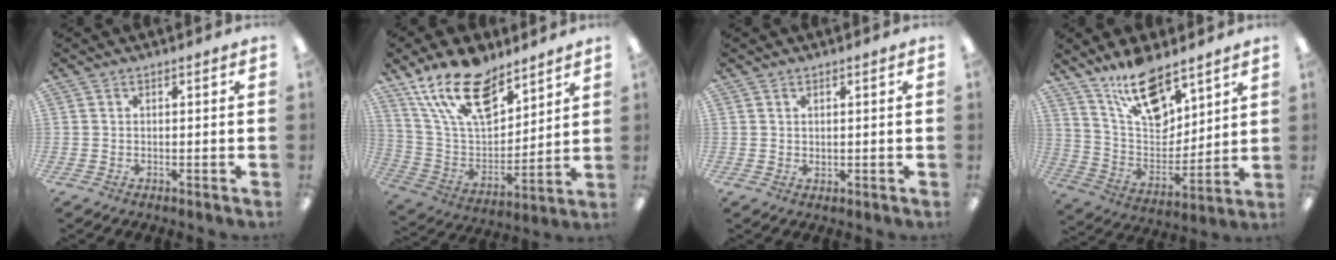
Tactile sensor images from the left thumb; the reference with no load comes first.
{"total": 19.7, "force": [13.5, 9.2, 11.1], "torque": [-0.211, -0.064, 0.243]}
{"total": 1.0, "force": [0.8, 0.5, 0.5], "torque": [-0.011, 0.001, 0.014]}
{"total": 16.9, "force": [12.1, 7.6, 9.1], "torque": [-0.156, -0.070, 0.214]}